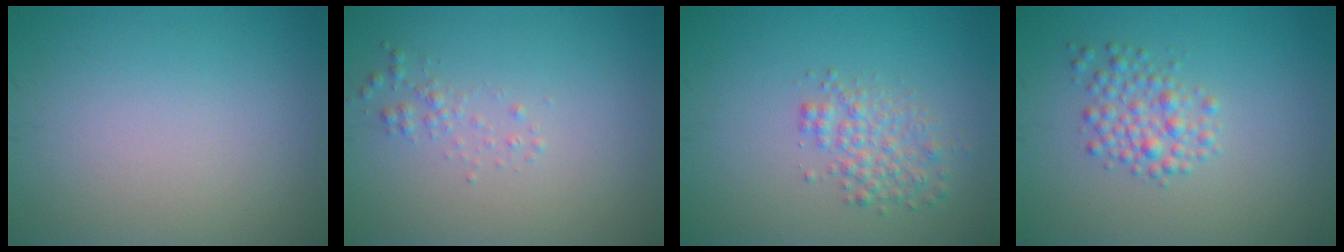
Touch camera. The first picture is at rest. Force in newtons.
{"total": 1.1, "press": 1.1, "slide": 0.0}
{"total": 2.6, "press": 2.6, "slide": 0.1}
{"total": 2.6, "press": 2.6, "slide": 0.1}